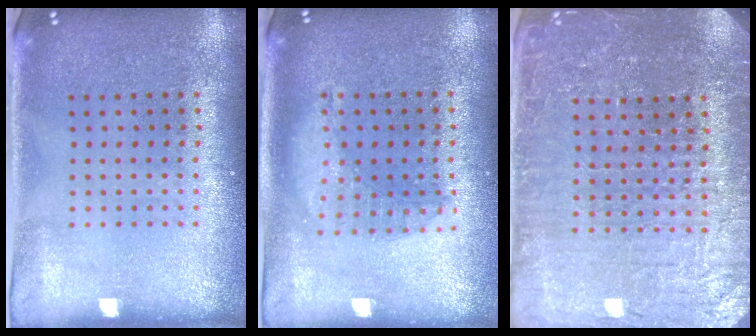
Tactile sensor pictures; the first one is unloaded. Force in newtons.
{"total": 1.4, "press": 1.3, "slide": 0.4}
{"total": 4.5, "press": 4.3, "slide": 1.4}